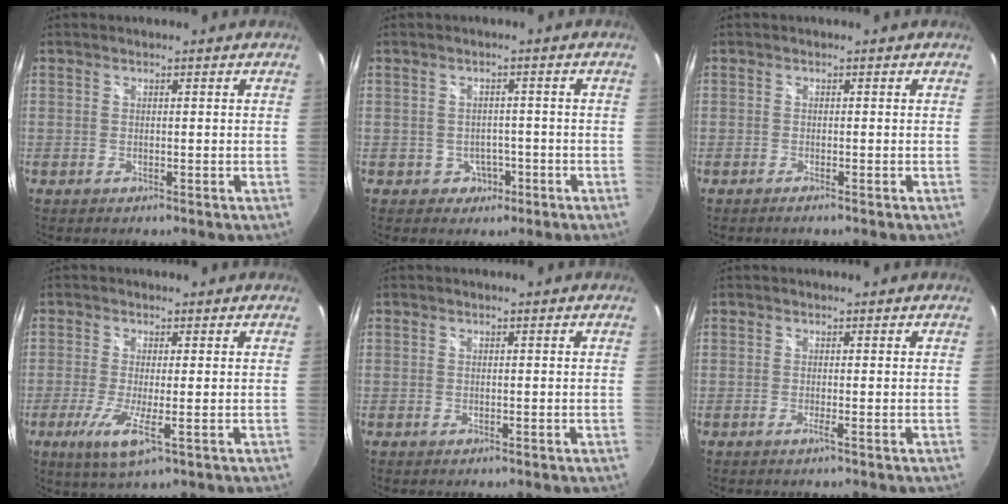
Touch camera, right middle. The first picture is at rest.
{"total": 3.6, "force": [-1.4, 3.2, 0.4], "torque": [-0.016, 0.009, -0.012]}
{"total": 1.0, "force": [-0.8, -0.2, 0.6], "torque": [-0.009, -0.002, -0.015]}
{"total": 5.8, "force": [-1.9, 0.4, 5.5], "torque": [-0.122, -0.020, -0.038]}
{"total": 0.0}
{"total": 0.6, "force": [-0.3, -0.2, 0.5], "torque": [-0.005, -0.006, -0.008]}